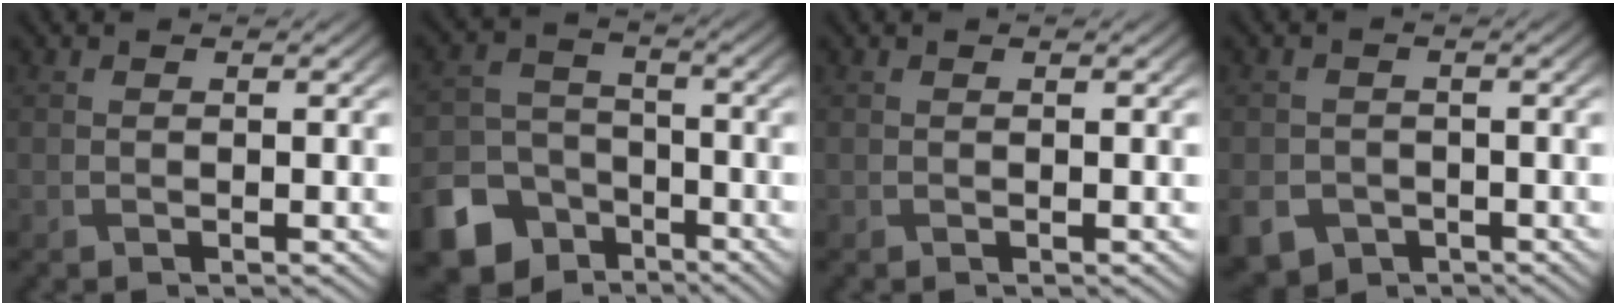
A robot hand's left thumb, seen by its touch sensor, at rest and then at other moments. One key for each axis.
{"total": 12.0, "fx": -7.3, "fy": 8.4, "fz": 4.6, "tx": -0.134, "ty": -0.042, "tz": -0.126}
{"total": 0.0}
{"total": 5.8, "fx": -3.0, "fy": 4.6, "fz": 1.9, "tx": -0.044, "ty": -0.019, "tz": -0.053}